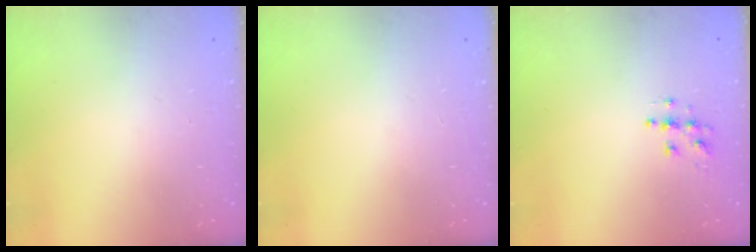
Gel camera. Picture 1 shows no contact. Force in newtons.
{"total": 0.0}
{"total": 5.7, "press": 5.7, "slide": 0.4}